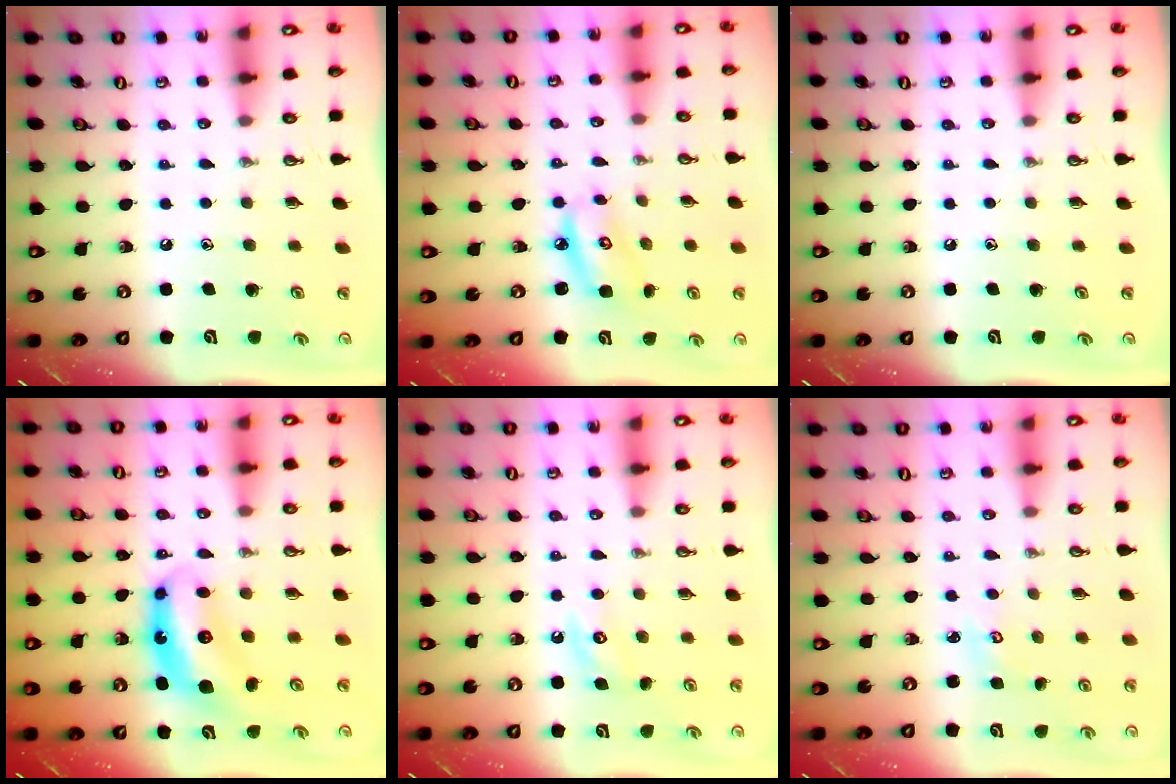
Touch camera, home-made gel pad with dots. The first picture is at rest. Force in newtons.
{"total": 6.9, "press": 6.9, "slide": 0.5}
{"total": 0.0}
{"total": 7.5, "press": 7.4, "slide": 0.7}
{"total": 3.7, "press": 3.6, "slide": 0.6}
{"total": 2.7, "press": 2.7, "slide": 0.3}